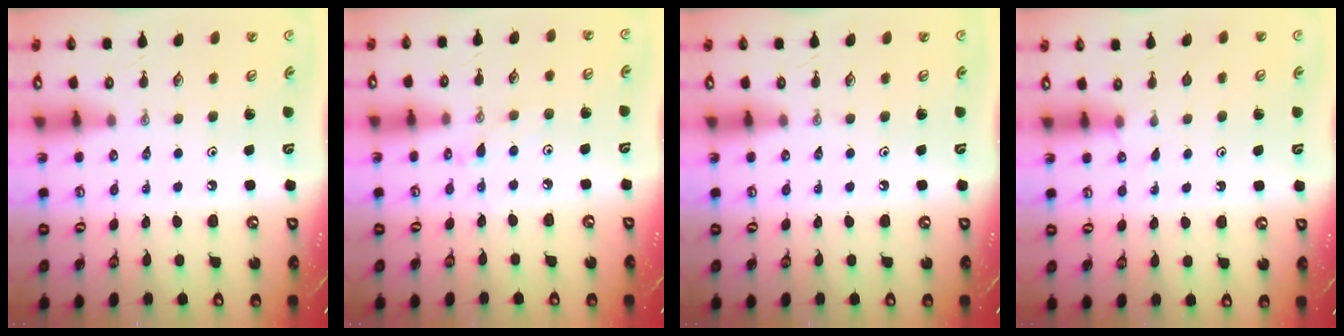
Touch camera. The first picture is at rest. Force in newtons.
{"total": 4.1, "press": 4.1, "slide": 0.4}
{"total": 0.0}
{"total": 2.1, "press": 2.1, "slide": 0.3}